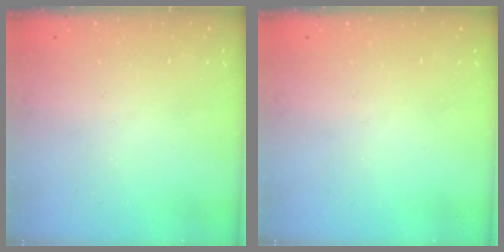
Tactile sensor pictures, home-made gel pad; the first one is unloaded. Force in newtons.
{"total": 0.0}